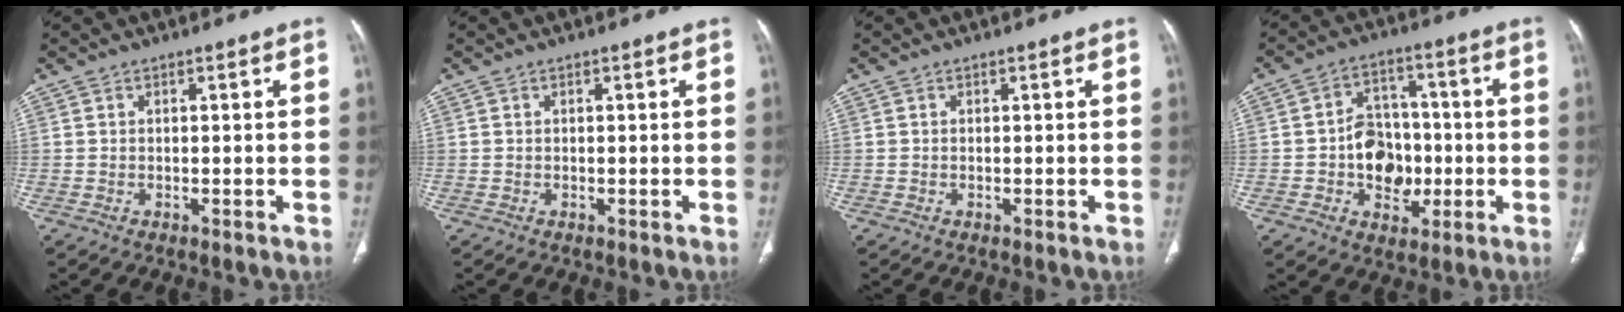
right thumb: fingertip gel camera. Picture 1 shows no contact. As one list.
[{"total": 0.0}, {"total": 0.0}, {"total": 11.1, "force": [-1.7, 8.6, 6.8], "torque": [-0.060, 0.024, -0.024]}]